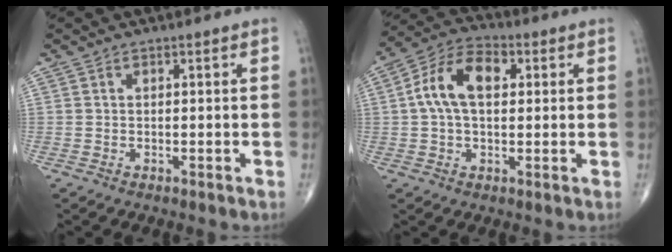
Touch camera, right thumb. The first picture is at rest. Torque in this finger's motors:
{"motor_torque": [0.75, 0.81, 0.40, -0.29, 0.11]}